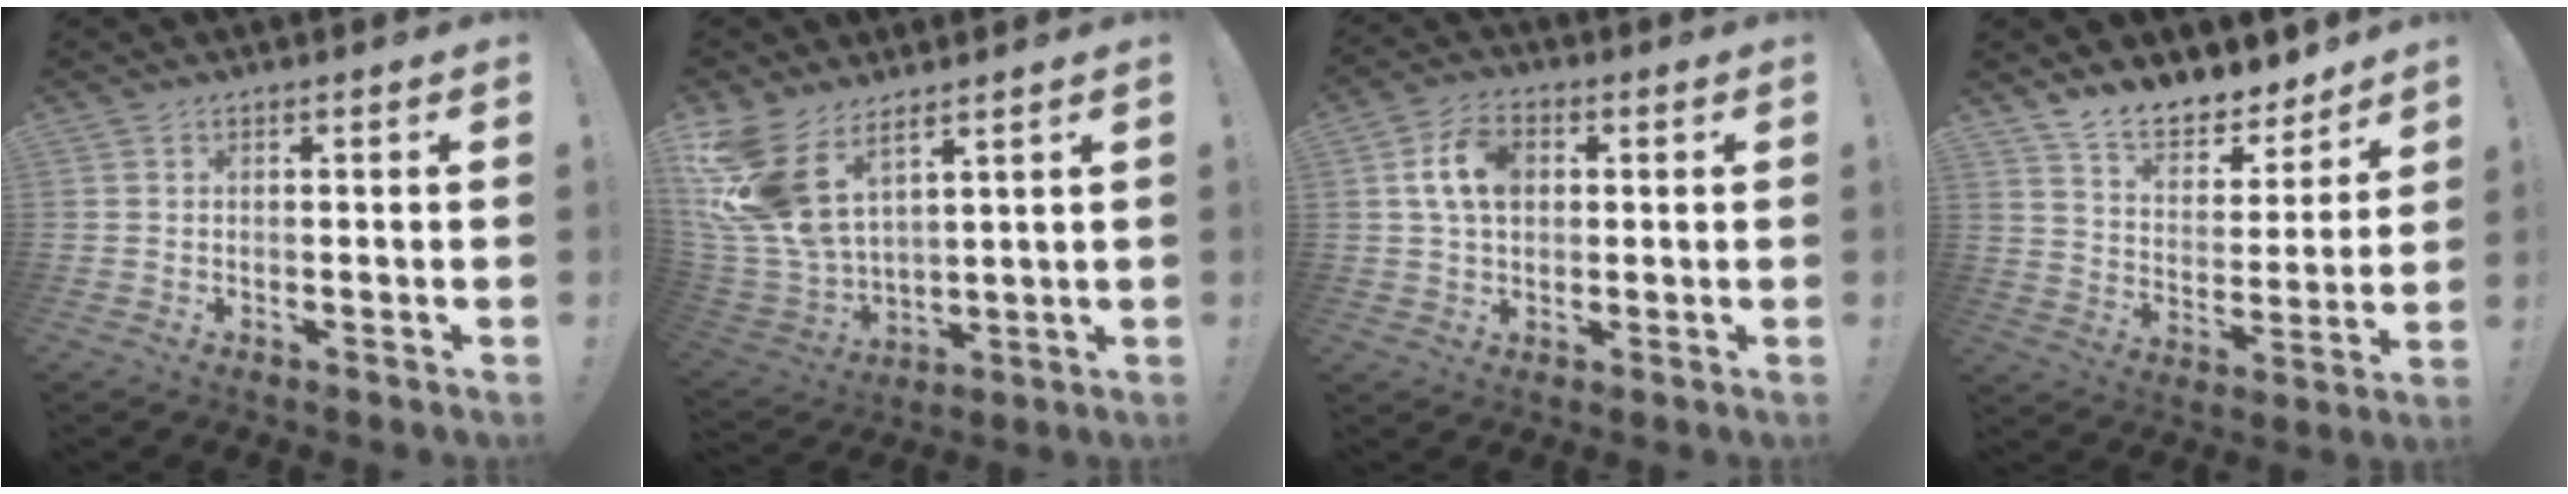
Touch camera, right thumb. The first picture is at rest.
{"total": 15.0, "force": [8.6, 7.8, 9.5], "torque": [-0.214, -0.053, 0.162]}
{"total": 10.0, "force": [1.9, 6.9, 7.0], "torque": [-0.137, 0.015, 0.038]}
{"total": 11.2, "force": [10.0, 4.1, 3.1], "torque": [-0.058, -0.080, 0.183]}